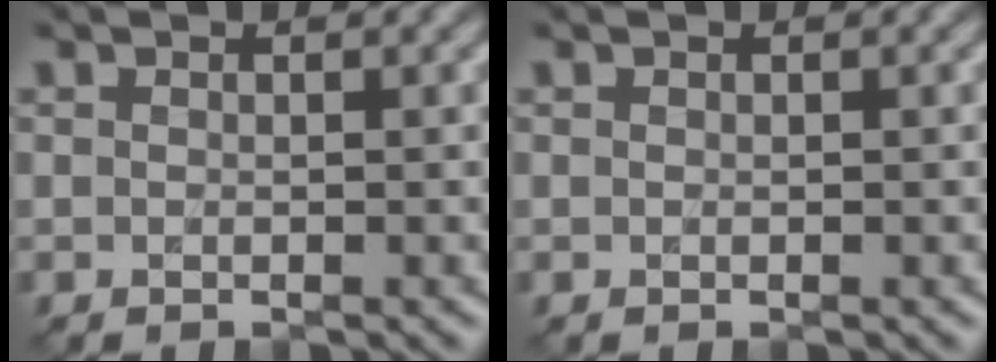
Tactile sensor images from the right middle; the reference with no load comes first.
{"total": 0.0}